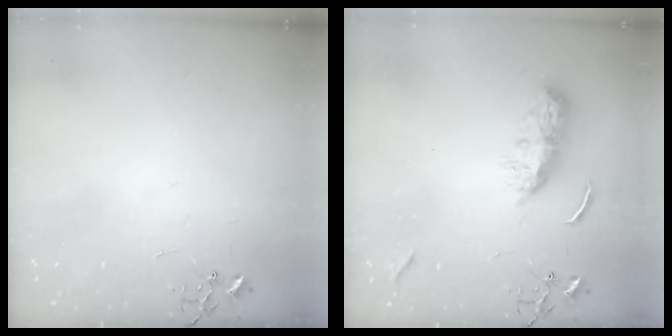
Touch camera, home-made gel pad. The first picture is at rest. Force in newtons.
{"total": 9.6, "press": 9.6, "slide": 0.5}